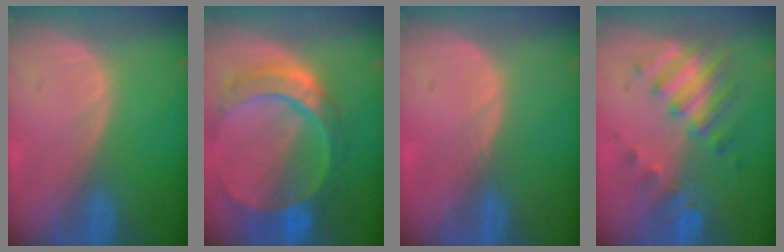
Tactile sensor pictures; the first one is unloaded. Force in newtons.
{"total": 10.8, "press": 9.1, "slide": 5.8}
{"total": 0.7, "press": 0.6, "slide": 0.3}
{"total": 7.6, "press": 7.0, "slide": 3.0}